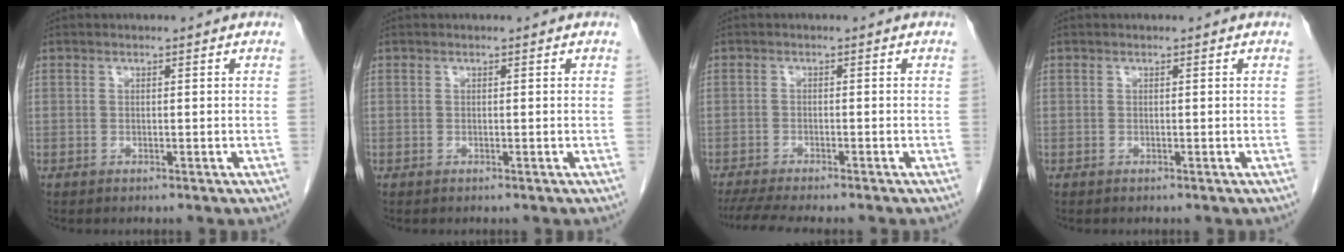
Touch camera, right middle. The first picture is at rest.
{"total": 0.0}
{"total": 8.3, "force": [-7.1, 0.7, 4.3], "torque": [-0.065, -0.015, -0.110]}
{"total": 0.0}